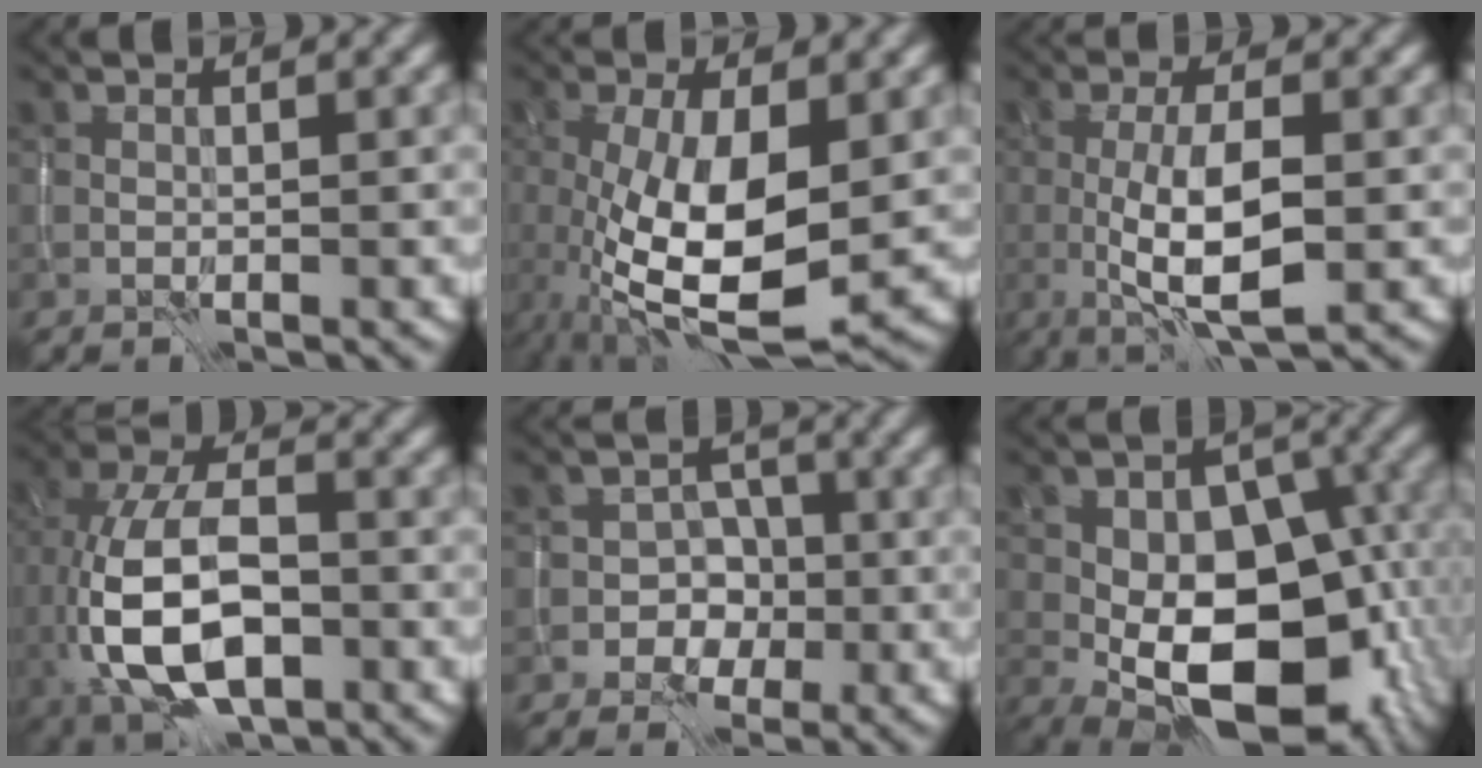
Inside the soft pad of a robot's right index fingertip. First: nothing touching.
{"total": 10.3, "force": [-1.5, 3.8, 9.4], "torque": [-0.184, -0.018, -0.021]}
{"total": 6.3, "force": [-0.8, 1.8, 5.9], "torque": [-0.111, -0.009, -0.010]}
{"total": 11.2, "force": [-2.3, 6.3, 9.0], "torque": [-0.188, -0.014, -0.039]}
{"total": 4.3, "force": [-1.7, 3.7, 1.3], "torque": [0.023, 0.009, -0.046]}
{"total": 14.9, "force": [-3.4, 9.2, 11.2], "torque": [-0.156, -0.008, -0.047]}